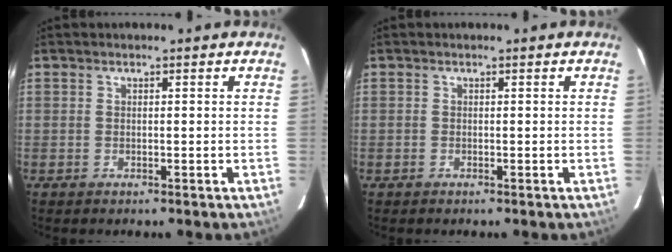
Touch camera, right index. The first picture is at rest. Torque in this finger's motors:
{"motor_torque": [0.00, 0.00, 0.00, -0.04]}